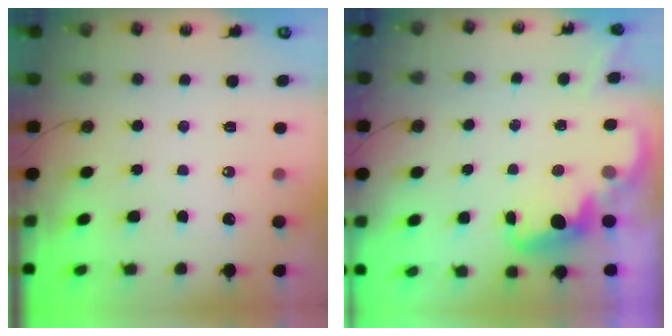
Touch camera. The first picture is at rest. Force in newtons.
{"total": 2.7, "press": 2.6, "slide": 0.8}